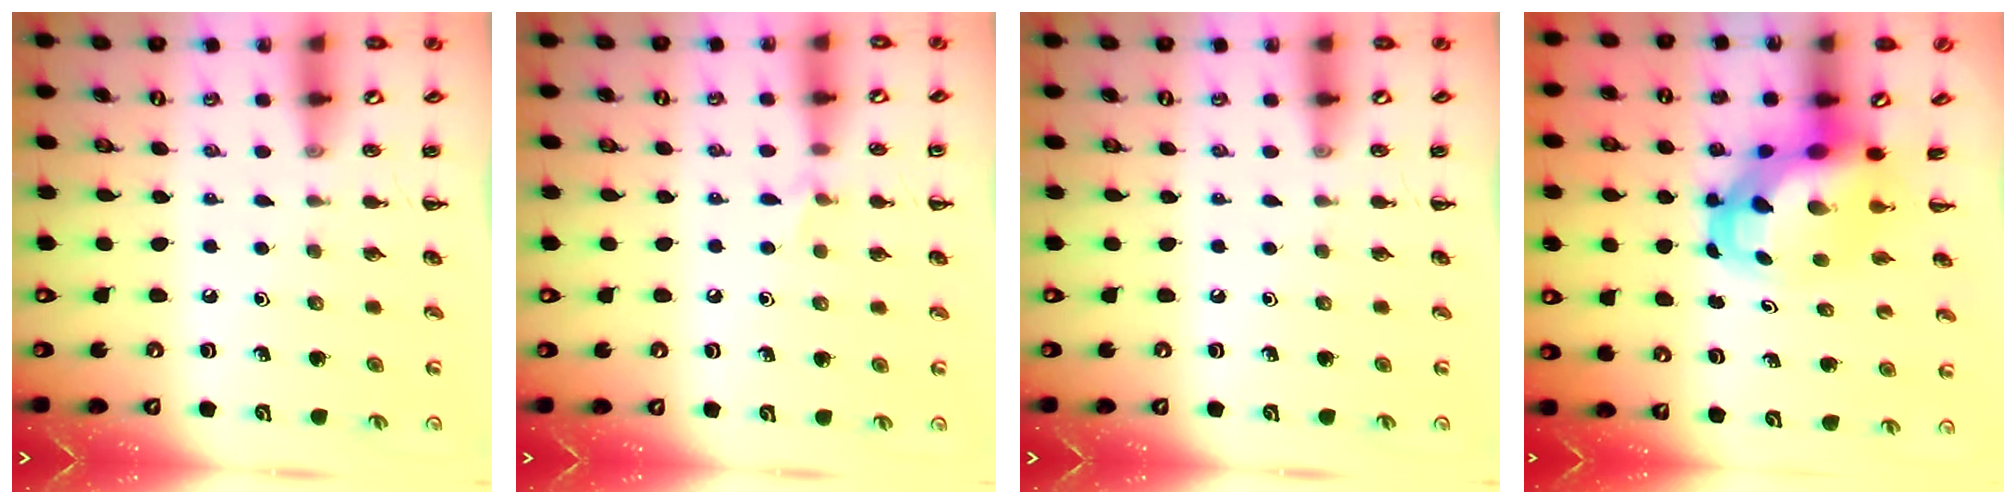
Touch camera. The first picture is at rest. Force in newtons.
{"total": 5.2, "press": 5.0, "slide": 1.6}
{"total": 0.0}
{"total": 6.2, "press": 6.0, "slide": 1.7}